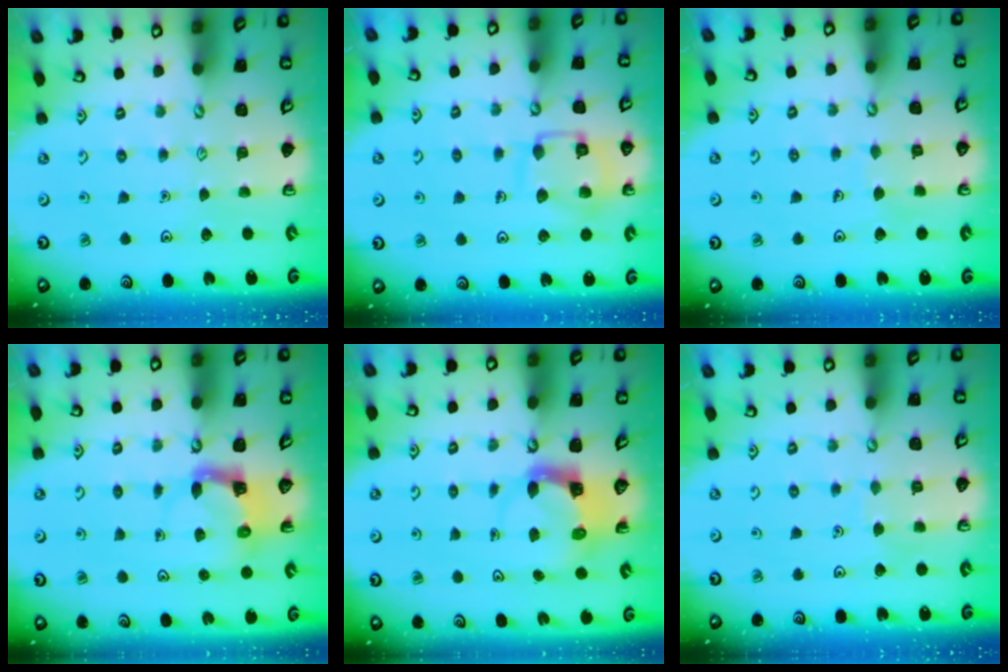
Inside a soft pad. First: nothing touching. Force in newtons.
{"total": 11.7, "press": 11.7, "slide": 0.7}
{"total": 3.7, "press": 3.7, "slide": 0.2}
{"total": 3.7, "press": 3.7, "slide": 0.6}
{"total": 3.7, "press": 3.7, "slide": 0.5}
{"total": 3.7, "press": 3.7, "slide": 0.4}